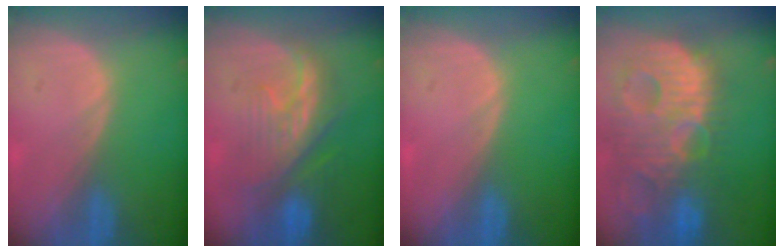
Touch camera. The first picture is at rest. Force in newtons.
{"total": 8.9, "press": 8.4, "slide": 2.8}
{"total": 0.0}
{"total": 14.3, "press": 12.3, "slide": 7.2}